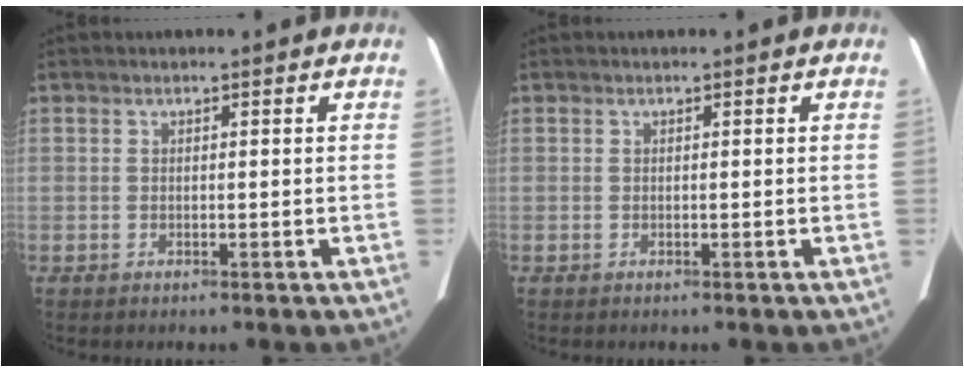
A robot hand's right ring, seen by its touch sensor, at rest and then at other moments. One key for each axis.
{"total": 0.0}